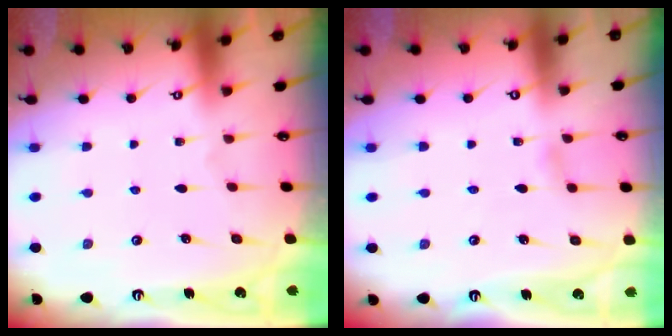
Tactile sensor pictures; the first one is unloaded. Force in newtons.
{"total": 3.2, "press": 3.2, "slide": 0.3}